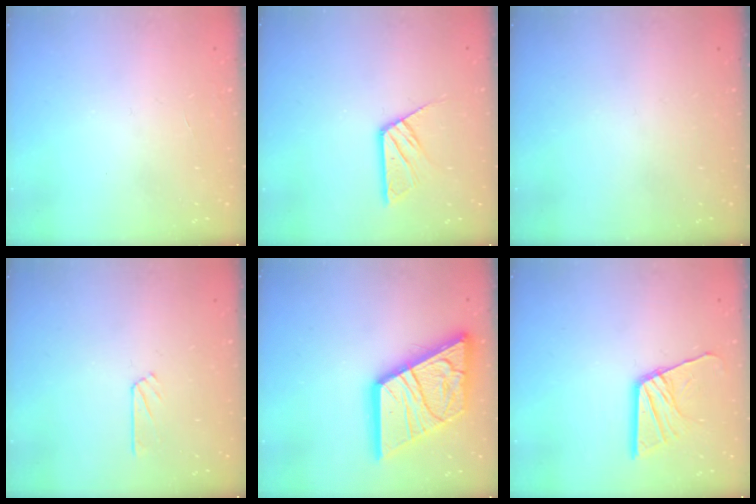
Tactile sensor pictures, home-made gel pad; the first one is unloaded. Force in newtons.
{"total": 8.4, "press": 8.3, "slide": 0.5}
{"total": 0.0}
{"total": 2.3, "press": 2.3, "slide": 0.2}
{"total": 27.4, "press": 27.2, "slide": 3.1}
{"total": 12.9, "press": 12.9, "slide": 1.2}